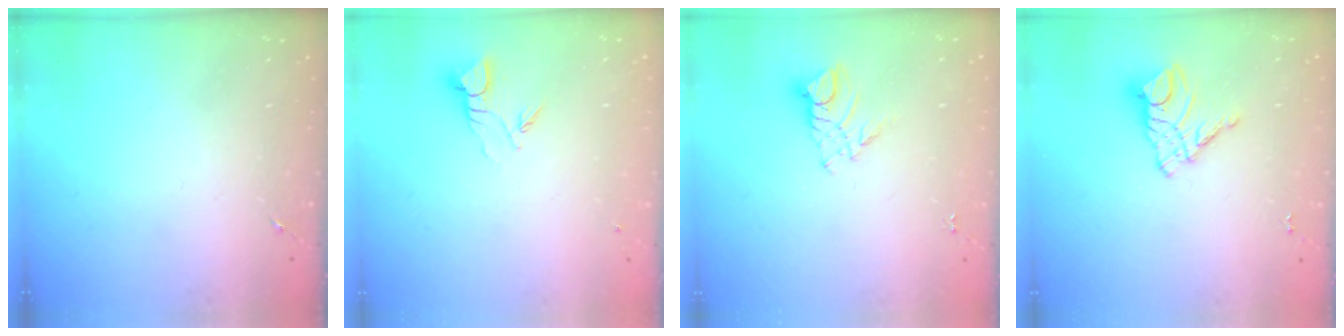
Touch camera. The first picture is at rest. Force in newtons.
{"total": 3.7, "press": 3.7, "slide": 0.2}
{"total": 6.7, "press": 6.7, "slide": 0.5}
{"total": 10.8, "press": 10.7, "slide": 0.7}